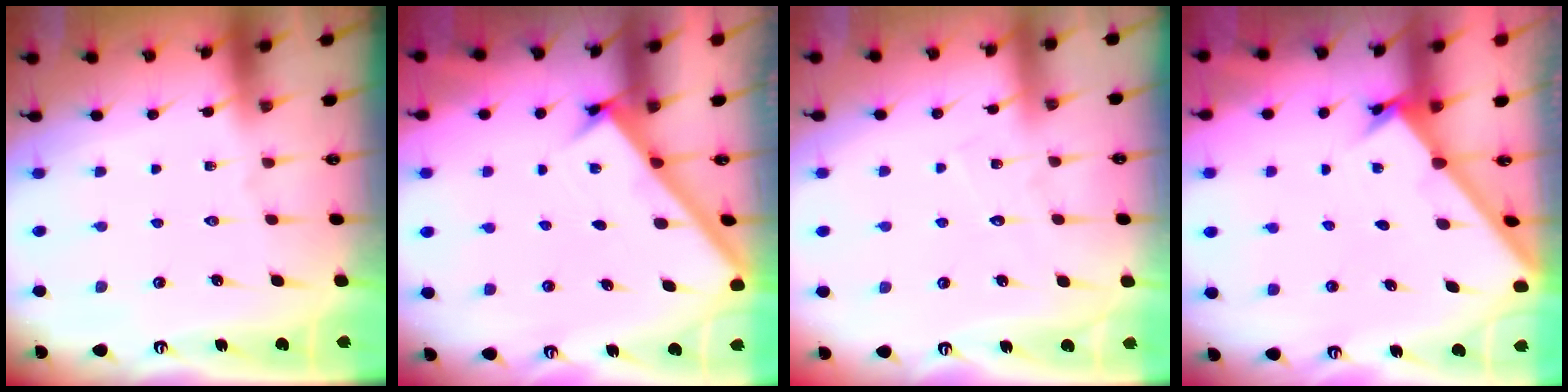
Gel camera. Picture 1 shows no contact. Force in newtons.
{"total": 2.2, "press": 2.2, "slide": 0.2}
{"total": 4.8, "press": 4.8, "slide": 0.3}
{"total": 1.8, "press": 1.8, "slide": 0.2}